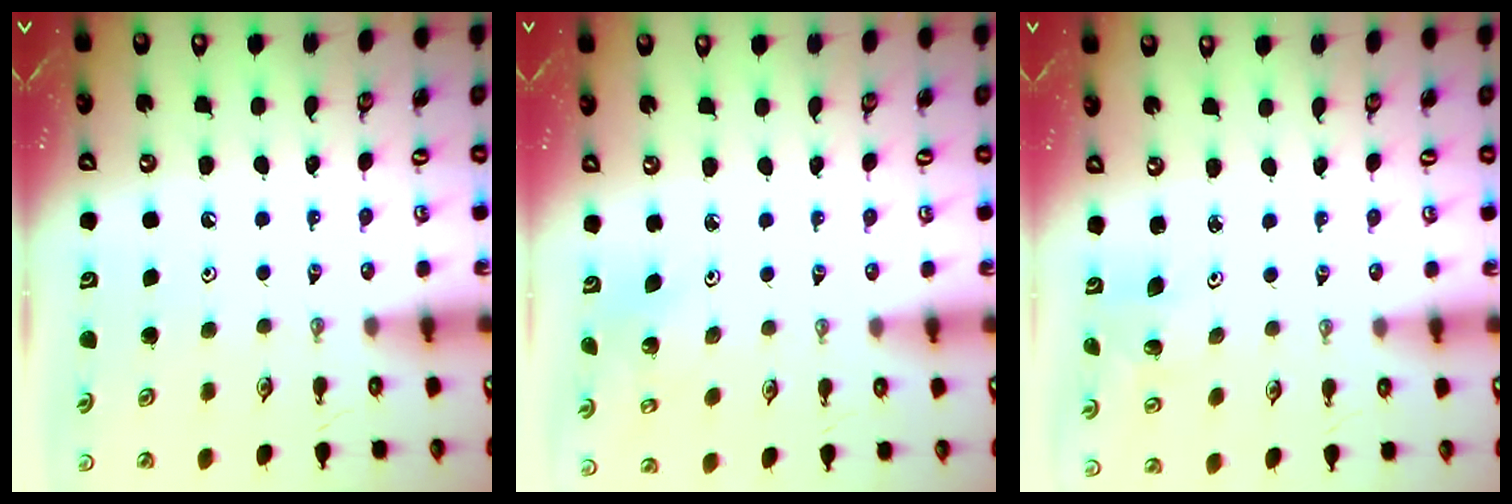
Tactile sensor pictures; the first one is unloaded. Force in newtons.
{"total": 2.1, "press": 2.1, "slide": 0.1}
{"total": 1.5, "press": 1.5, "slide": 0.1}